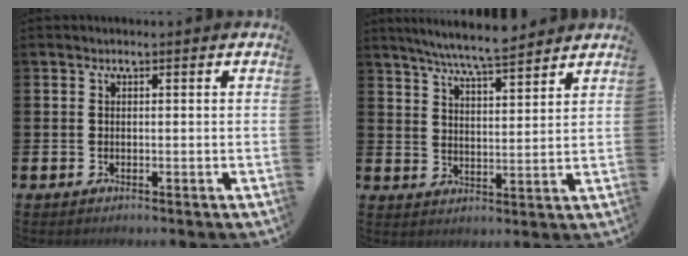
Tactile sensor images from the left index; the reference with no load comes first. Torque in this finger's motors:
{"motor_torque": [0.96, -1.18, 0.52, 0.21]}